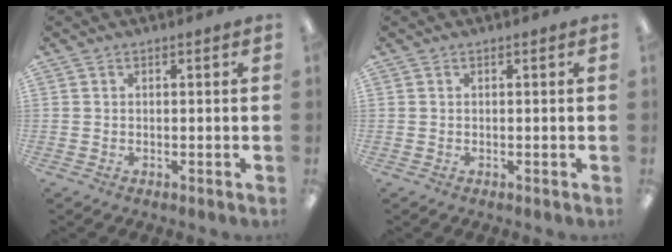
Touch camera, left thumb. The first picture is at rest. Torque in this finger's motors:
{"motor_torque": [0.01, 0.01, -0.03, 0.03, 0.00]}